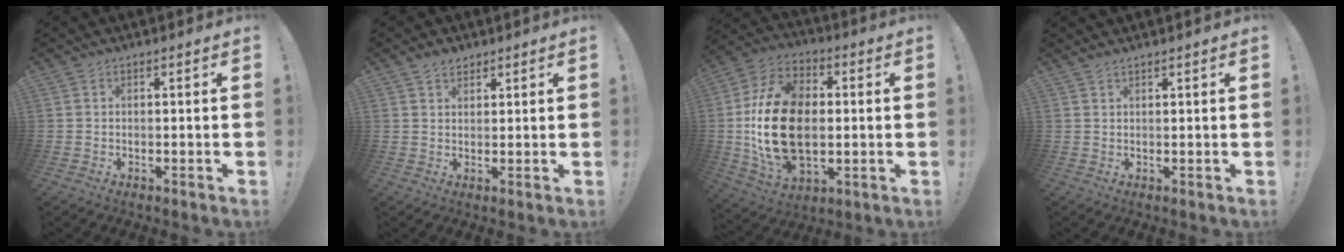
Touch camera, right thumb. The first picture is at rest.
{"total": 3.3, "force": [2.6, 1.9, 0.8], "torque": [-0.012, -0.012, 0.049]}
{"total": 24.0, "force": [-0.8, 16.0, 17.9], "torque": [-0.339, 0.015, -0.002]}
{"total": 1.1, "force": [1.0, -0.1, 0.5], "torque": [-0.017, 0.001, 0.020]}